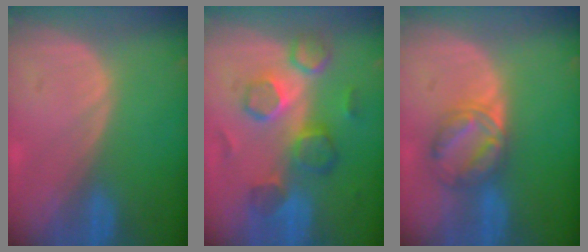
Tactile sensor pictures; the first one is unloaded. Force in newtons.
{"total": 8.7, "press": 8.4, "slide": 2.3}
{"total": 5.8, "press": 5.8, "slide": 0.0}